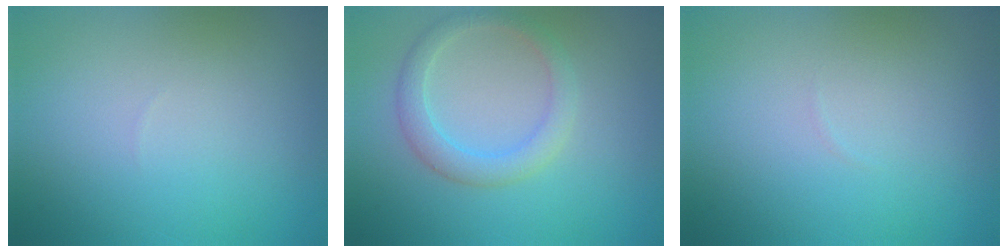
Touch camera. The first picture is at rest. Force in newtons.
{"total": 2.7, "press": 2.7, "slide": 0.0}
{"total": 0.0}